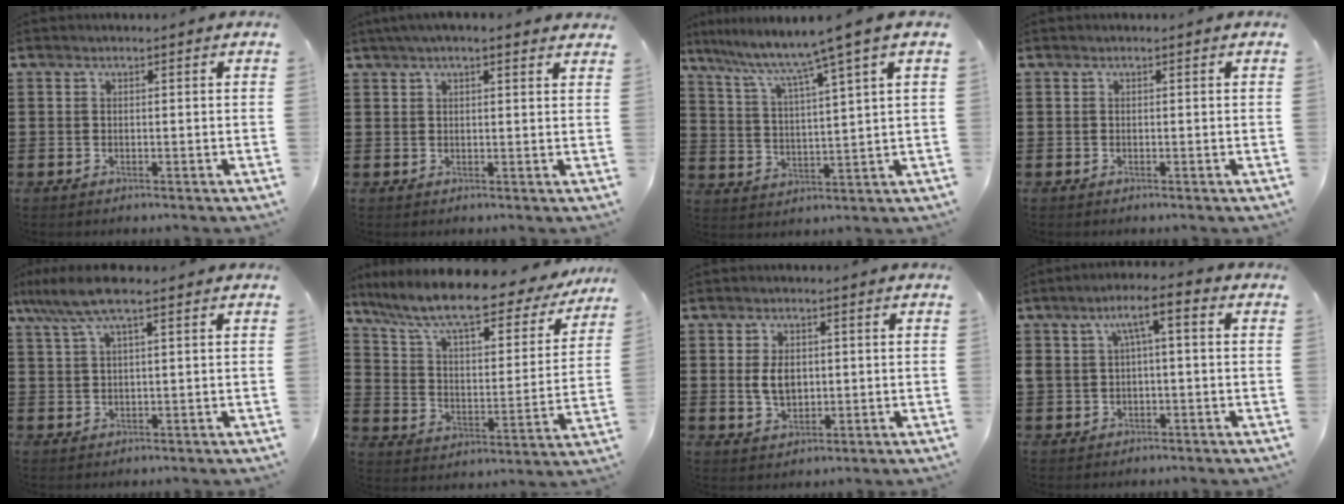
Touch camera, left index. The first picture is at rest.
{"total": 2.8, "force": [2.2, 0.3, 1.7], "torque": [-0.039, 0.006, 0.040]}
{"total": 6.9, "force": [5.2, -1.1, 4.4], "torque": [-0.108, -0.040, 0.078]}
{"total": 0.0}
{"total": 6.5, "force": [4.0, 1.0, 5.0], "torque": [-0.113, 0.001, 0.070]}
{"total": 10.0, "force": [8.3, 1.0, 5.5], "torque": [-0.139, -0.051, 0.137]}
{"total": 4.4, "force": [0.4, 2.8, 3.4], "torque": [-0.071, 0.002, 0.002]}
{"total": 5.4, "force": [0.6, 1.9, 5.0], "torque": [-0.099, 0.015, 0.005]}